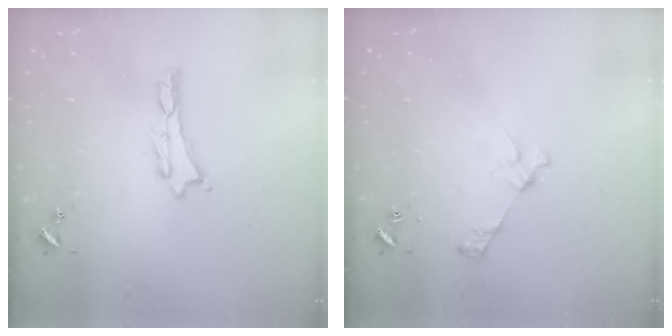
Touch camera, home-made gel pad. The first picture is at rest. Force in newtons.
{"total": 3.3, "press": 3.3, "slide": 0.3}